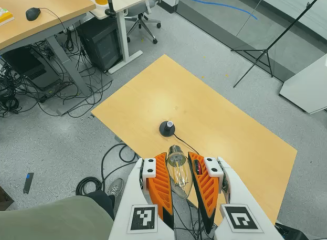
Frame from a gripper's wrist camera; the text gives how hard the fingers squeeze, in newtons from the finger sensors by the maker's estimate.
{"total": 21.1, "left": 22.5, "right": 19.7}